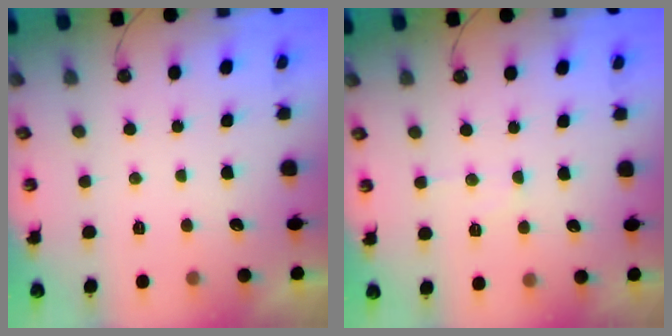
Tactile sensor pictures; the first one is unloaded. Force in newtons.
{"total": 6.2, "press": 6.1, "slide": 1.0}